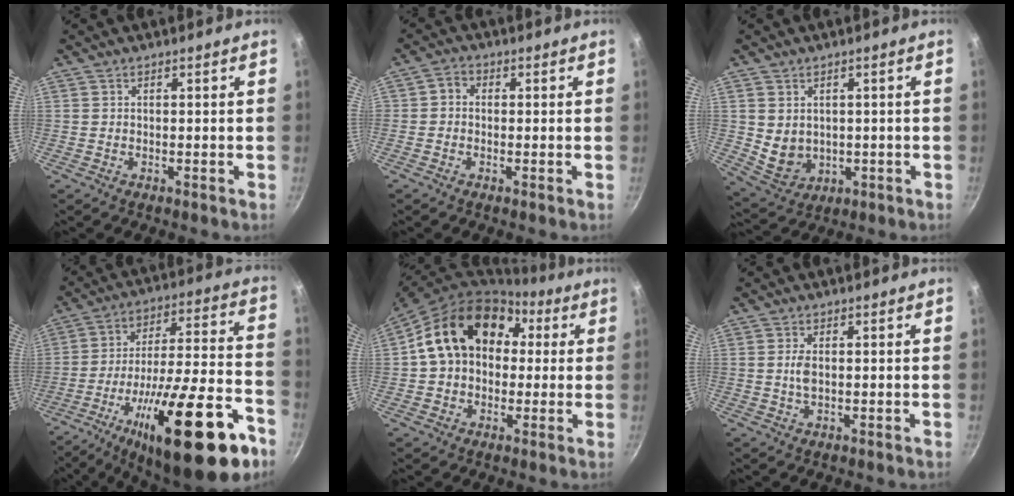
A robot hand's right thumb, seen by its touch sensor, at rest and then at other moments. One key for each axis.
{"total": 2.4, "fx": 0.0, "fy": 2.0, "fz": 1.3, "tx": -0.024, "ty": 0.009, "tz": -0.013}
{"total": 6.5, "fx": 0.5, "fy": 5.5, "fz": 3.5, "tx": -0.047, "ty": -0.010, "tz": 0.031}
{"total": 29.8, "fx": -14.9, "fy": 8.8, "fz": 24.3, "tx": -0.345, "ty": 0.059, "tz": -0.230}
{"total": 18.0, "fx": 3.5, "fy": 13.8, "fz": 11.1, "tx": -0.159, "ty": 0.042, "tz": 0.047}
{"total": 2.3, "fx": 0.2, "fy": 1.1, "fz": 2.1, "tx": -0.043, "ty": -0.001, "tz": 0.004}